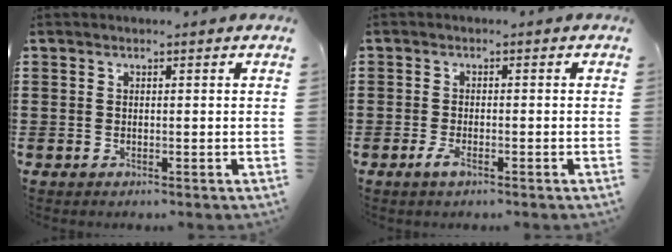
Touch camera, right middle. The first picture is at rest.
{"total": 2.1, "force": [-1.2, 0.6, 1.7], "torque": [-0.037, -0.002, -0.024]}